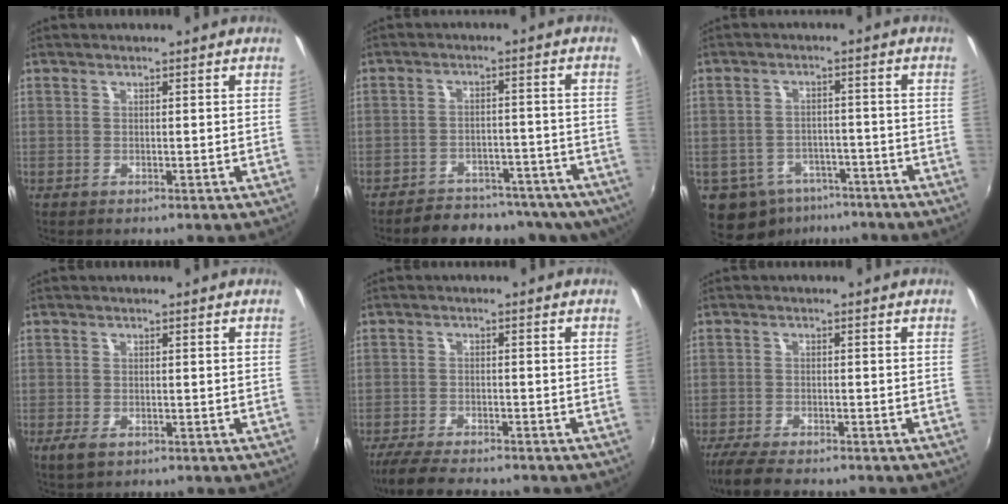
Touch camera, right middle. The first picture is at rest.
{"total": 16.8, "force": [-13.9, 6.9, 6.3], "torque": [-0.118, 0.014, -0.159]}
{"total": 10.0, "force": [-6.1, 7.1, 3.4], "torque": [-0.096, 0.006, -0.076]}
{"total": 2.5, "force": [-1.4, 1.1, 1.8], "torque": [-0.037, -0.008, -0.025]}
{"total": 9.0, "force": [-7.9, 1.6, 4.1], "torque": [-0.101, -0.026, -0.134]}
{"total": 7.4, "force": [-6.3, 1.4, 3.7], "torque": [-0.094, -0.029, -0.112]}